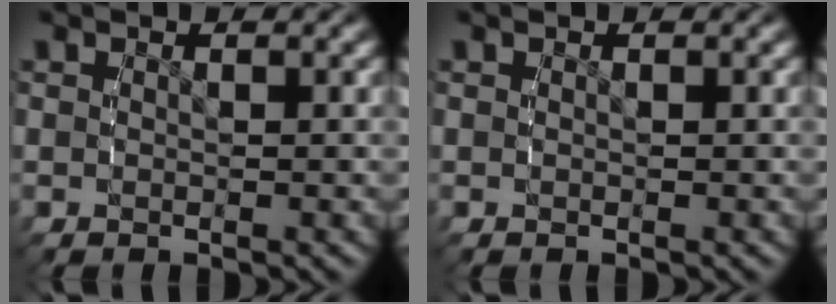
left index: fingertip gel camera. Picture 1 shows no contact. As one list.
[{"total": 0.0}]